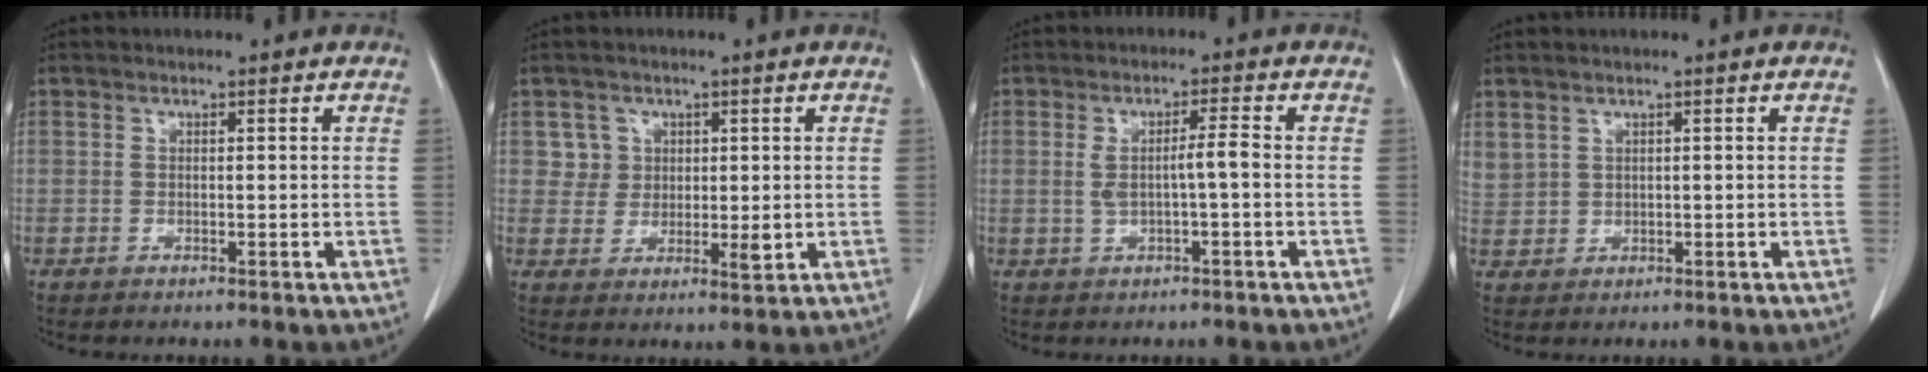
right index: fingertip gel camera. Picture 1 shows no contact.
{"total": 4.2, "force": [1.6, 3.8, 0.8], "torque": [-0.005, -0.002, 0.028]}
{"total": 4.0, "force": [-0.2, 0.2, 4.0], "torque": [-0.075, 0.007, 0.001]}
{"total": 3.1, "force": [2.0, 2.2, 1.0], "torque": [-0.024, 0.009, 0.052]}